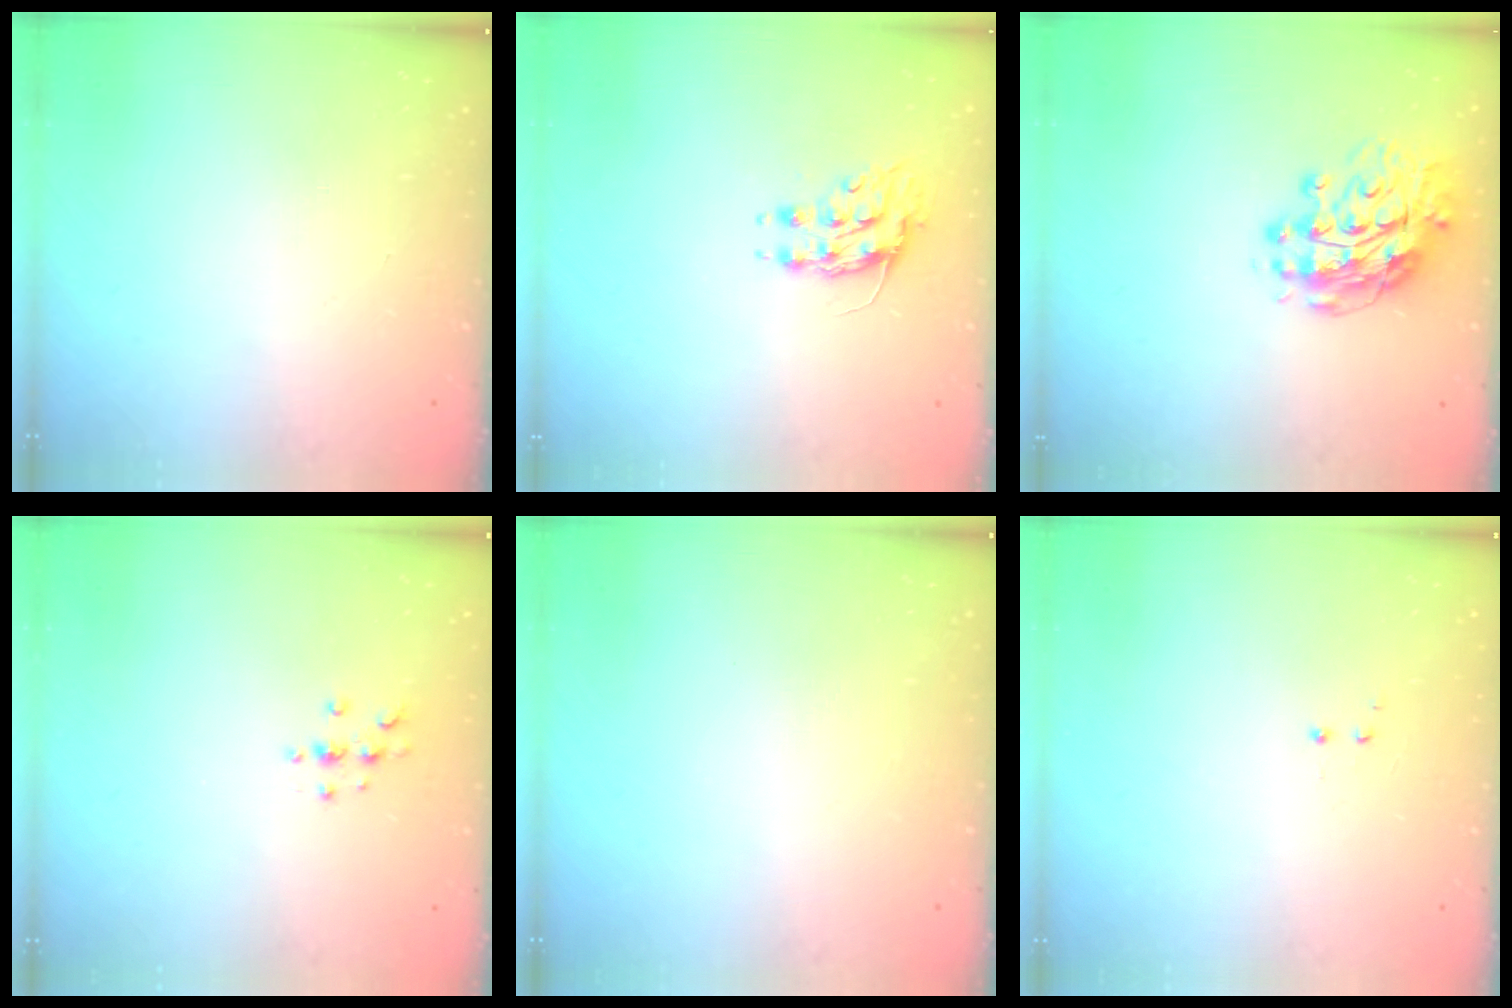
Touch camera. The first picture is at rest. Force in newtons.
{"total": 8.1, "press": 8.1, "slide": 0.7}
{"total": 13.7, "press": 13.6, "slide": 1.5}
{"total": 3.0, "press": 3.0, "slide": 0.4}
{"total": 0.0}
{"total": 1.2, "press": 1.0, "slide": 0.6}